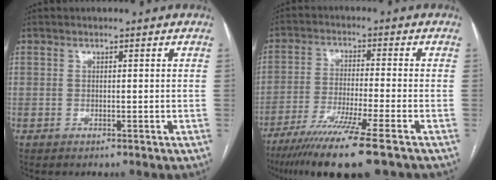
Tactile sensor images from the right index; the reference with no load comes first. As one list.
[{"total": 13.0, "force": [-9.1, -0.8, 9.3], "torque": [-0.170, -0.037, -0.152]}]